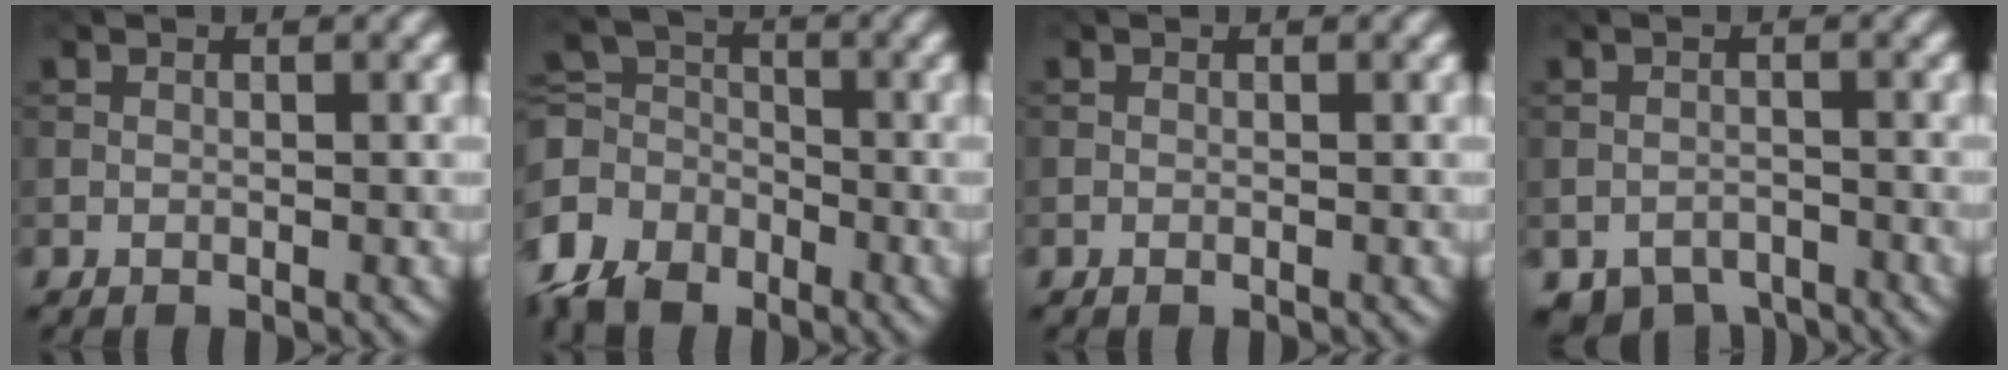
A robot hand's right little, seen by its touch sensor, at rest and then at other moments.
{"total": 8.0, "force": [-5.3, 5.1, 3.0], "torque": [-0.068, -0.008, -0.115]}
{"total": 0.0}
{"total": 3.4, "force": [-2.9, 1.7, 0.8], "torque": [-0.004, -0.011, -0.048]}